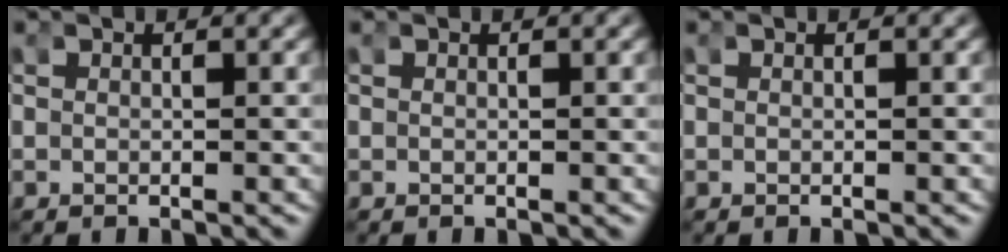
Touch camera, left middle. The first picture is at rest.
{"total": 0.0}
{"total": 0.0}